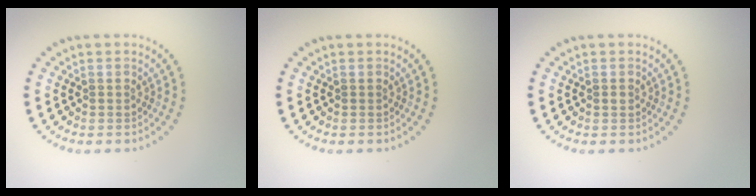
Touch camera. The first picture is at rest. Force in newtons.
{"total": 0.0}
{"total": 0.6, "press": 0.5, "slide": 0.2}